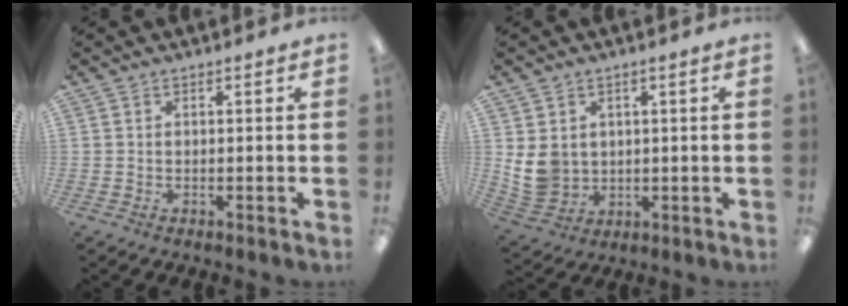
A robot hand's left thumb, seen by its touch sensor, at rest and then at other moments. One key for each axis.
{"total": 7.4, "fx": 1.4, "fy": 6.4, "fz": 3.3, "tx": -0.075, "ty": 0.001, "tz": 0.031}